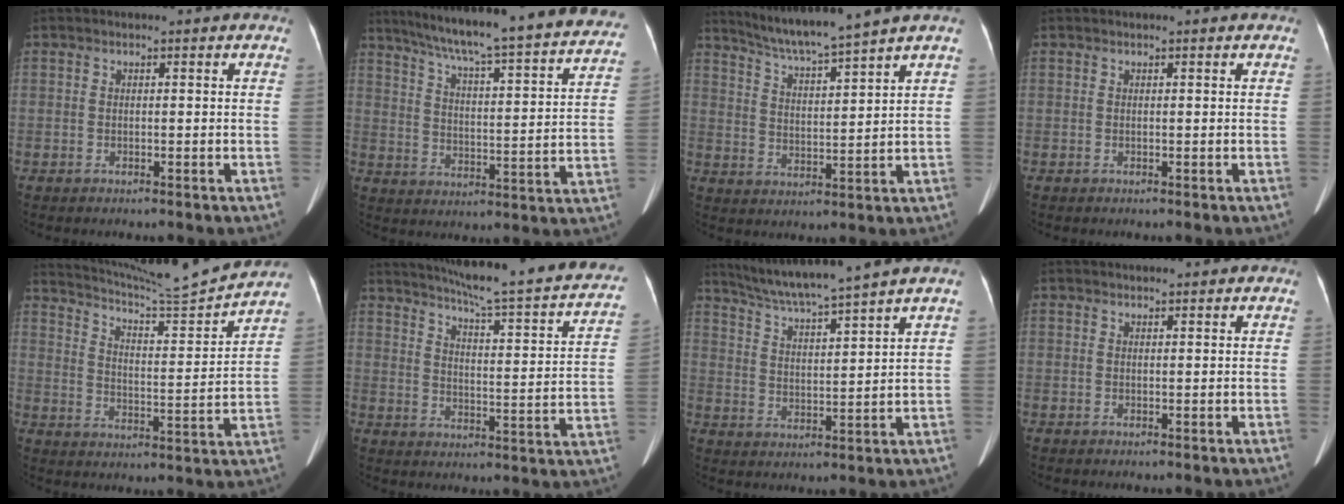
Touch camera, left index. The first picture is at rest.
{"total": 30.2, "force": [26.9, 2.0, 13.6], "torque": [-0.211, -0.054, 0.339]}
{"total": 8.8, "force": [7.8, -2.0, 3.6], "torque": [-0.063, -0.002, 0.143]}
{"total": 0.0}
{"total": 16.0, "force": [15.3, -1.9, 4.0], "torque": [-0.080, -0.038, 0.228]}
{"total": 26.1, "force": [22.2, 2.1, 13.6], "torque": [-0.196, -0.041, 0.272]}
{"total": 10.9, "force": [9.5, -2.0, 4.9], "torque": [-0.085, 0.006, 0.166]}
{"total": 2.3, "force": [2.1, 0.6, 0.8], "torque": [-0.006, 0.023, 0.025]}